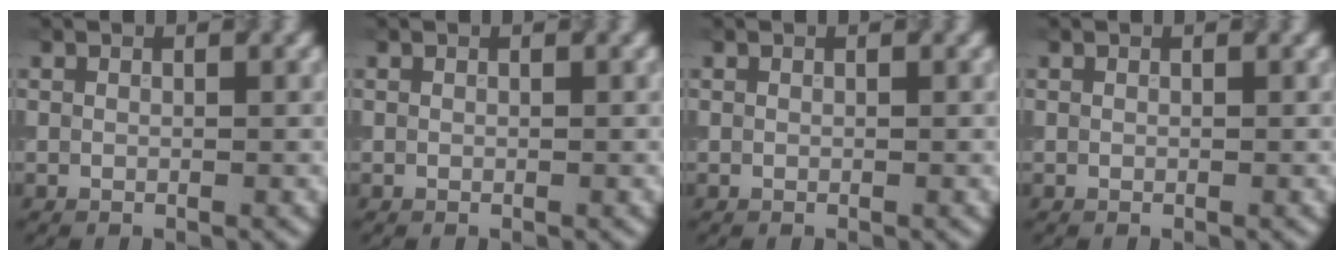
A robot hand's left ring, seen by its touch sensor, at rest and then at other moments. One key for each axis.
{"total": 0.0}
{"total": 0.0}
{"total": 0.0}